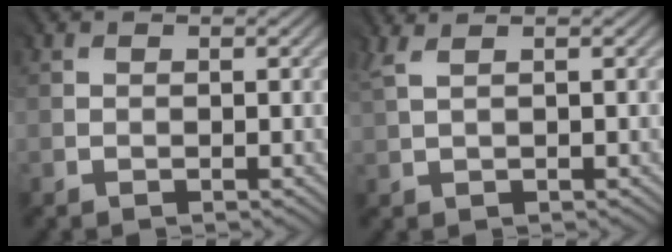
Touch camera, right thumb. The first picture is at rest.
{"total": 1.3, "force": [0.9, -0.1, 0.9], "torque": [-0.018, 0.006, 0.024]}